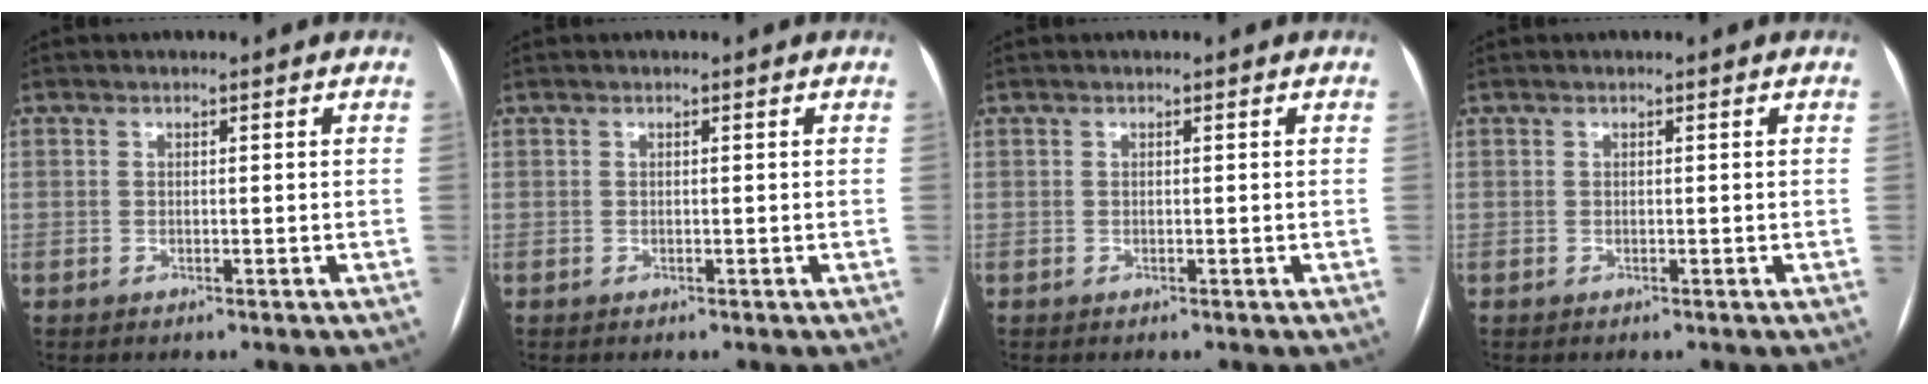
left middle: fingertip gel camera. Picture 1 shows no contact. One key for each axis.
{"total": 0.0}
{"total": 0.0}
{"total": 0.0}